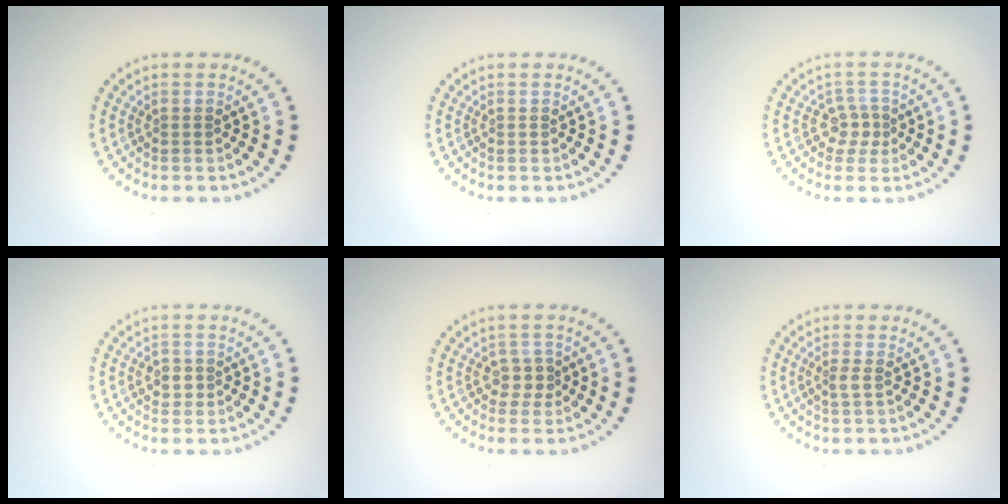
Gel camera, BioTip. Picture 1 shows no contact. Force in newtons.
{"total": 0.0}
{"total": 2.0, "press": 1.5, "slide": 1.3}
{"total": 1.4, "press": 1.3, "slide": 0.5}
{"total": 1.8, "press": 1.4, "slide": 1.0}
{"total": 1.0, "press": 0.7, "slide": 0.7}